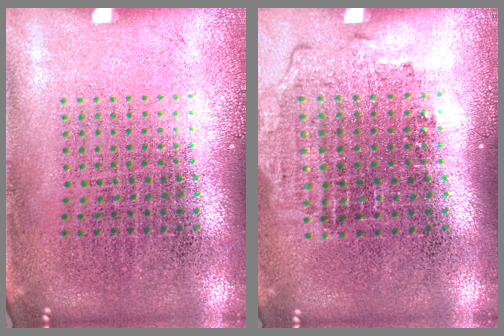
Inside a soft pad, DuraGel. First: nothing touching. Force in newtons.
{"total": 1.2, "press": 1.1, "slide": 0.5}